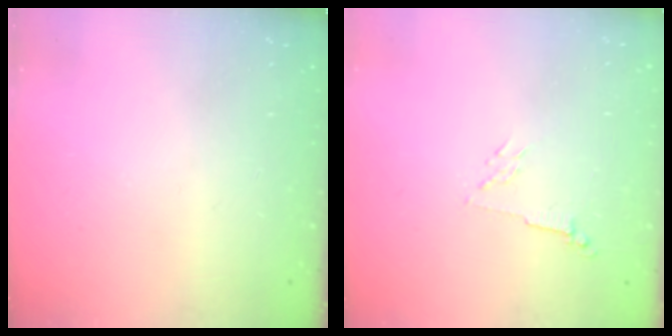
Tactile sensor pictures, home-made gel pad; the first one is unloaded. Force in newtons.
{"total": 2.8, "press": 2.7, "slide": 0.6}